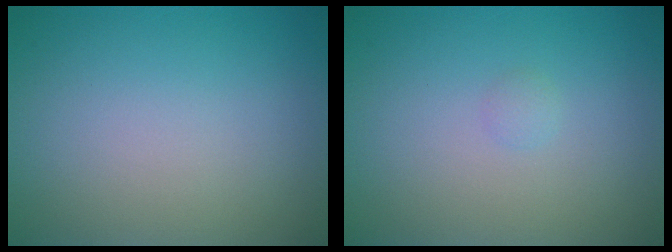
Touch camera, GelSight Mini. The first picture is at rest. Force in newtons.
{"total": 0.5, "press": 0.5, "slide": 0.0}